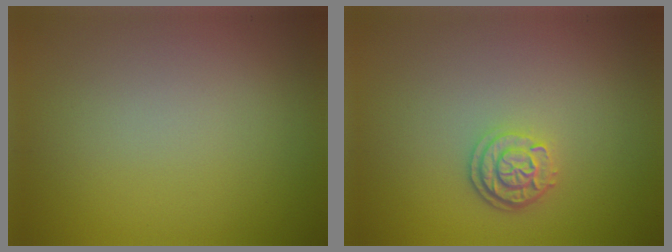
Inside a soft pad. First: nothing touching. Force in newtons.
{"total": 2.5, "press": 2.1, "slide": 1.3}